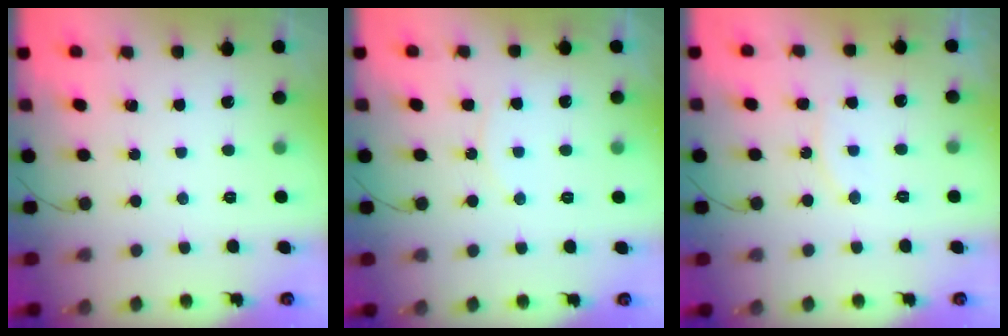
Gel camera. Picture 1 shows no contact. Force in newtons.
{"total": 4.6, "press": 4.6, "slide": 0.4}
{"total": 6.9, "press": 6.9, "slide": 0.3}